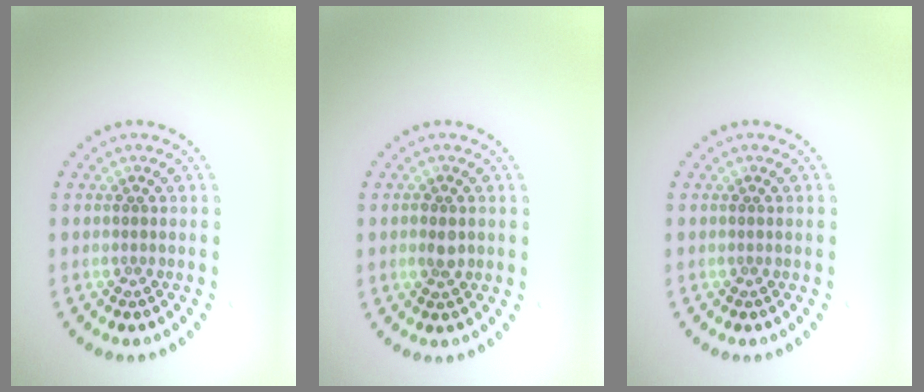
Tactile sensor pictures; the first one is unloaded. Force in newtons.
{"total": 1.3, "press": 1.2, "slide": 0.2}
{"total": 0.0}